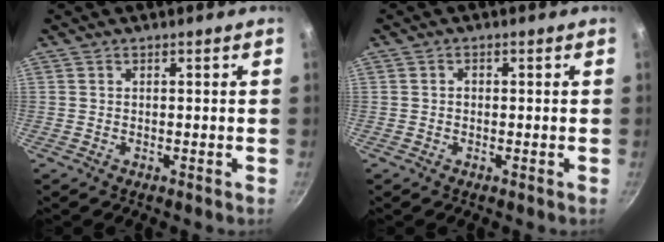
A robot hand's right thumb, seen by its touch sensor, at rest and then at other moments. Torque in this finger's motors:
{"motor_torque": [-0.39, 0.21, 0.04, 0.03, -0.01]}